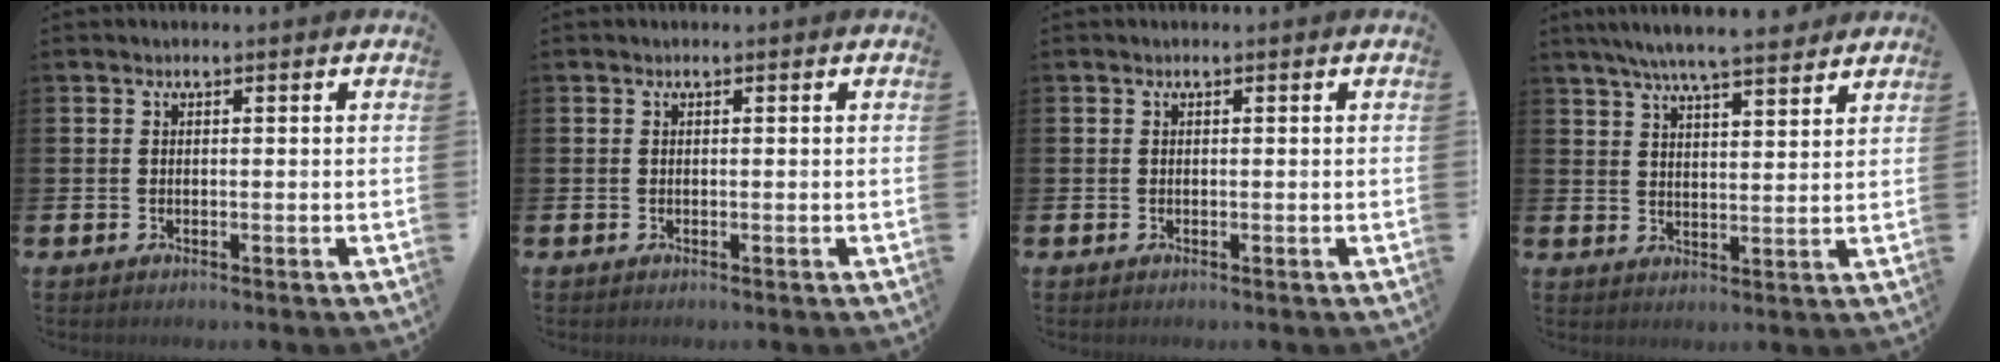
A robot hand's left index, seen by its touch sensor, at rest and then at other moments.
{"total": 0.0}
{"total": 0.0}
{"total": 7.0, "force": [6.5, 0.4, 2.6], "torque": [-0.067, -0.026, 0.117]}